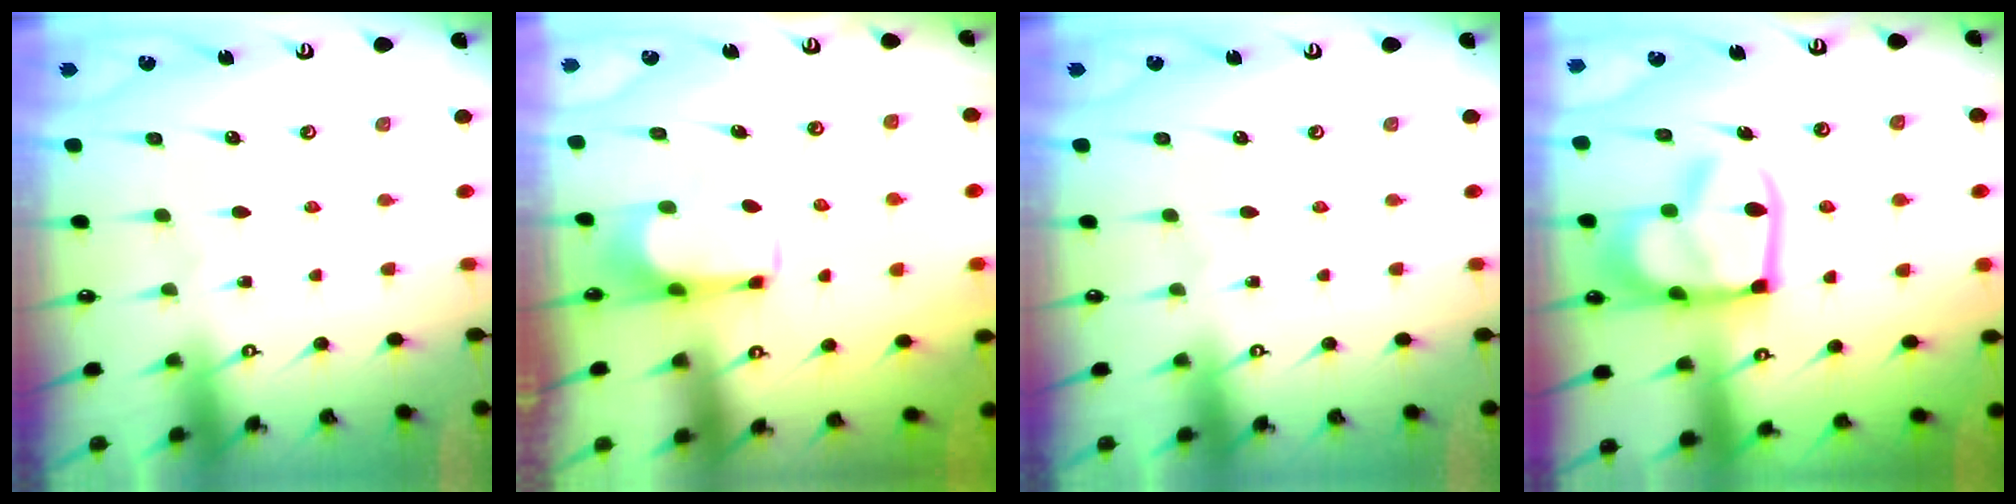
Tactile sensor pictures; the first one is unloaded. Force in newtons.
{"total": 1.9, "press": 1.9, "slide": 0.2}
{"total": 0.0}
{"total": 19.1, "press": 18.9, "slide": 2.2}